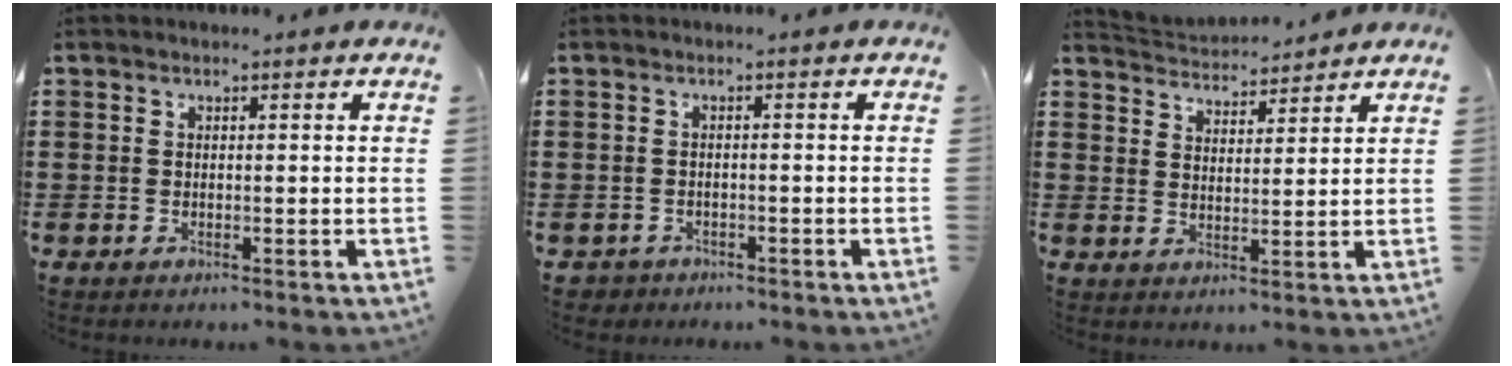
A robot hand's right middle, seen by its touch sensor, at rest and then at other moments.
{"total": 1.2, "force": [-1.0, 0.6, -0.1], "torque": [-0.002, 0.001, -0.024]}
{"total": 3.3, "force": [3.2, 0.2, -0.7], "torque": [-0.003, -0.020, 0.058]}